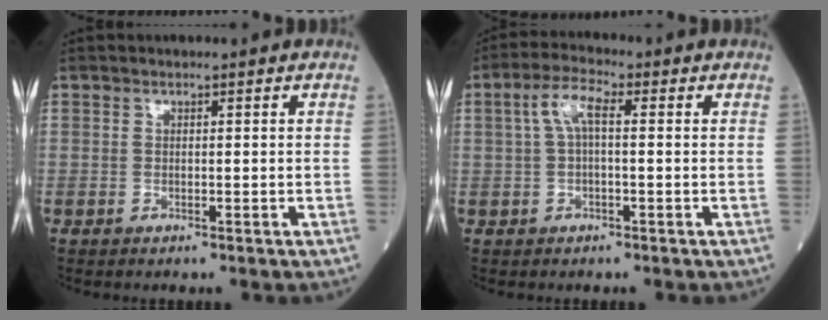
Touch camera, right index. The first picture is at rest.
{"total": 4.8, "force": [0.8, 1.3, 4.6], "torque": [-0.094, 0.021, 0.015]}